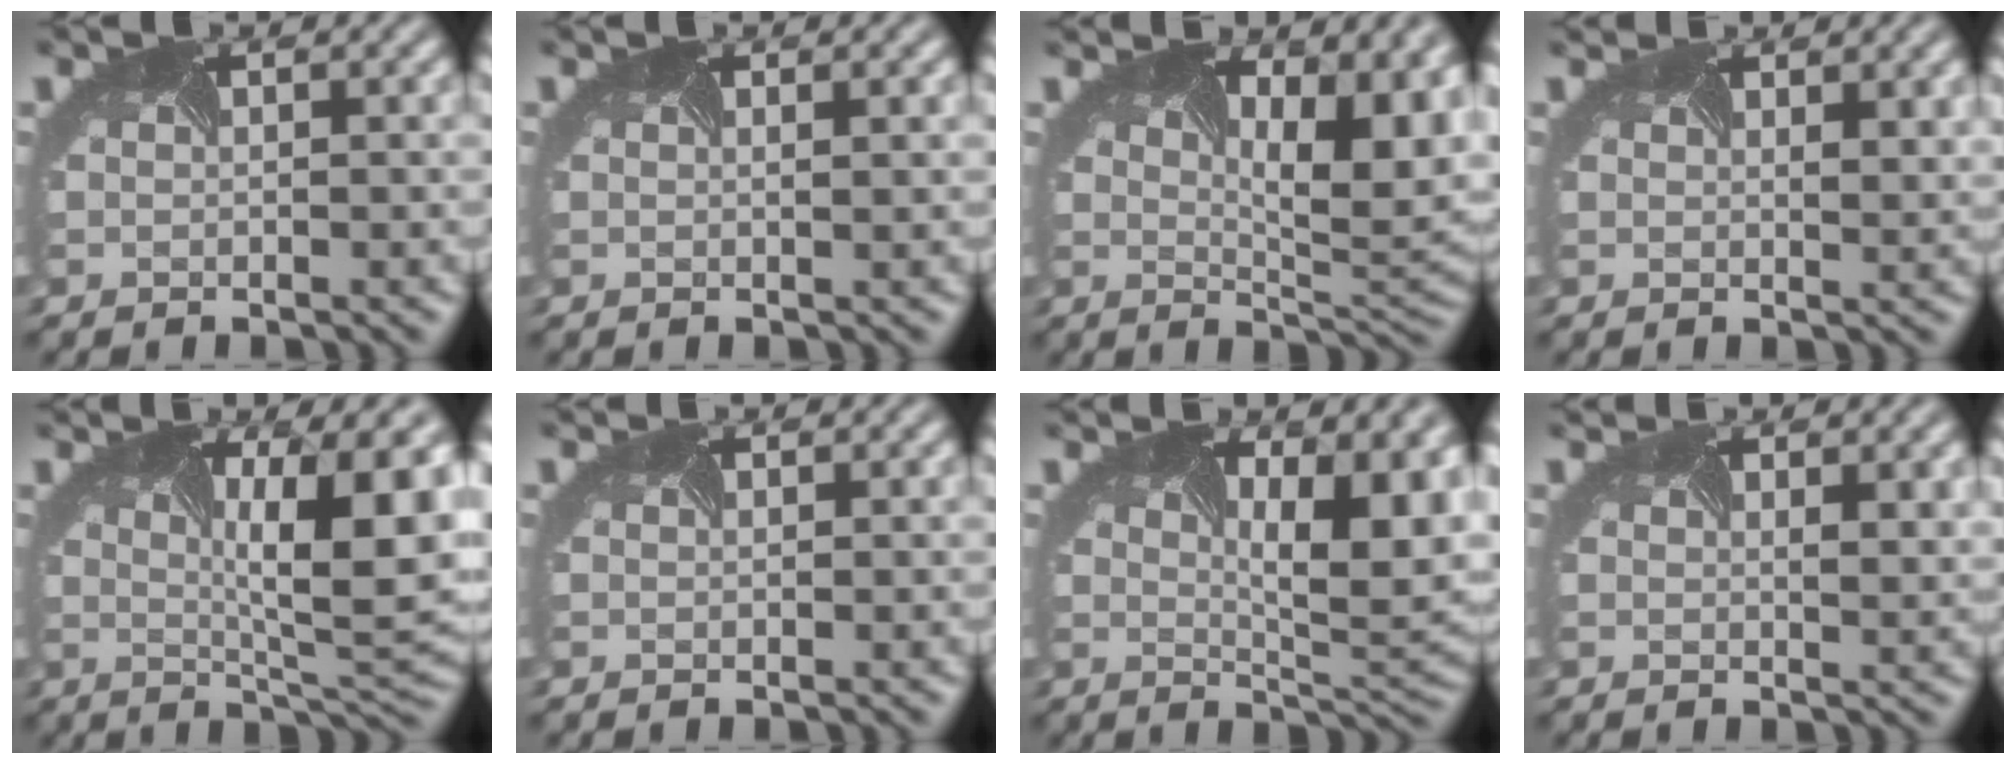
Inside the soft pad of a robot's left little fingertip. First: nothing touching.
{"total": 1.0, "force": [0.4, 0.3, 0.9], "torque": [-0.003, -0.003, -0.002]}
{"total": 10.0, "force": [3.8, 4.4, 8.2], "torque": [-0.091, 0.007, 0.054]}
{"total": 3.2, "force": [2.6, 1.1, 1.6], "torque": [-0.023, 0.001, 0.036]}
{"total": 10.8, "force": [1.6, 3.0, 10.3], "torque": [-0.133, -0.002, 0.023]}
{"total": 1.0, "force": [1.0, 0.2, 0.2], "torque": [-0.011, -0.002, 0.013]}
{"total": 10.4, "force": [2.9, 4.3, 9.0], "torque": [-0.104, 0.005, 0.044]}
{"total": 3.2, "force": [2.4, 1.0, 1.8], "torque": [-0.025, 0.002, 0.034]}